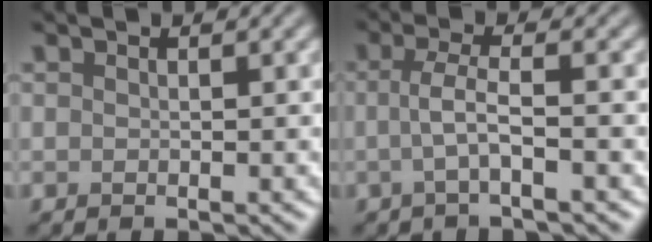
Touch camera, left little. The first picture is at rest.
{"total": 2.6, "force": [-0.8, 0.5, 2.4], "torque": [-0.049, 0.000, -0.019]}